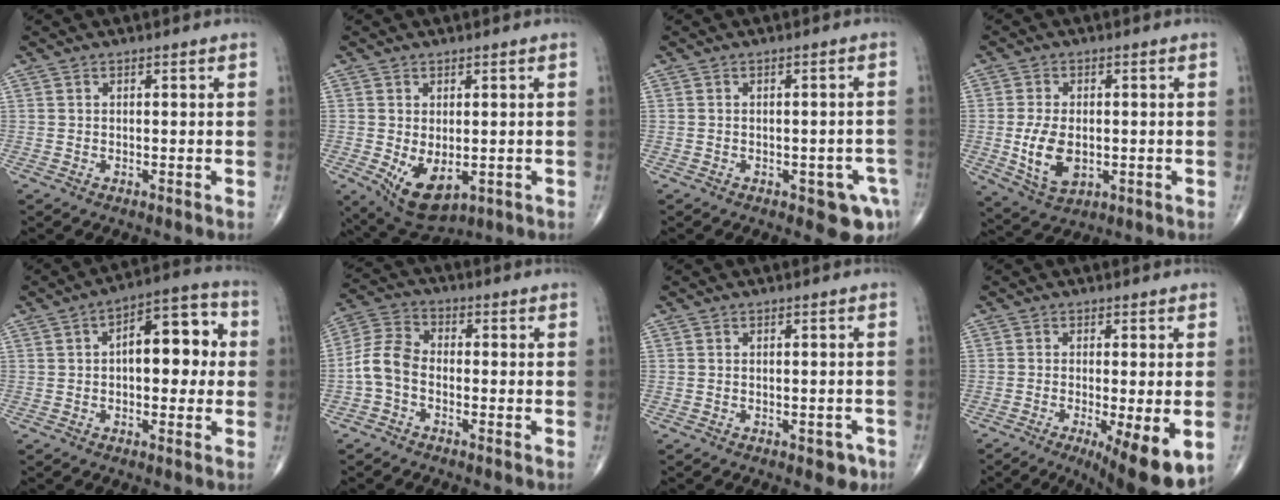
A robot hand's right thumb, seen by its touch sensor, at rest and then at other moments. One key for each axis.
{"total": 8.1, "fx": -1.5, "fy": 4.6, "fz": 6.5, "tx": -0.100, "ty": -0.013, "tz": -0.005}
{"total": 5.9, "fx": -2.7, "fy": 2.5, "fz": 4.5, "tx": -0.037, "ty": 0.011, "tz": -0.027}
{"total": 8.7, "fx": -1.0, "fy": 5.3, "fz": 6.8, "tx": -0.123, "ty": -0.009, "tz": -0.010}
{"total": 12.3, "fx": 1.2, "fy": 6.2, "fz": 10.6, "tx": -0.115, "ty": 0.028, "tz": 0.009}
{"total": 6.7, "fx": -1.9, "fy": 4.3, "fz": 4.7, "tx": -0.092, "ty": 0.025, "tz": -0.052}
{"total": 2.6, "fx": -1.4, "fy": 1.5, "fz": 1.7, "tx": -0.007, "ty": 0.008, "tz": -0.014}
{"total": 12.0, "fx": -4.5, "fy": 3.1, "fz": 10.7, "tx": -0.140, "ty": -0.018, "tz": -0.061}